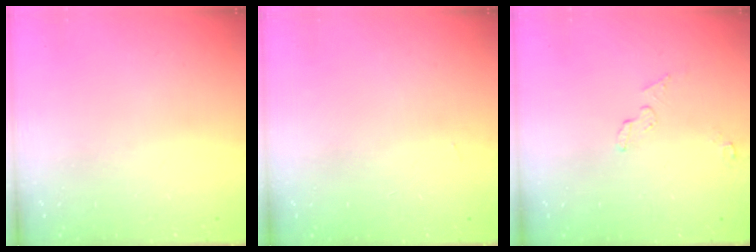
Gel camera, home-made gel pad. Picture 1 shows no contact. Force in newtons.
{"total": 5.9, "press": 2.2, "slide": 5.5}
{"total": 4.0, "press": 3.8, "slide": 1.3}